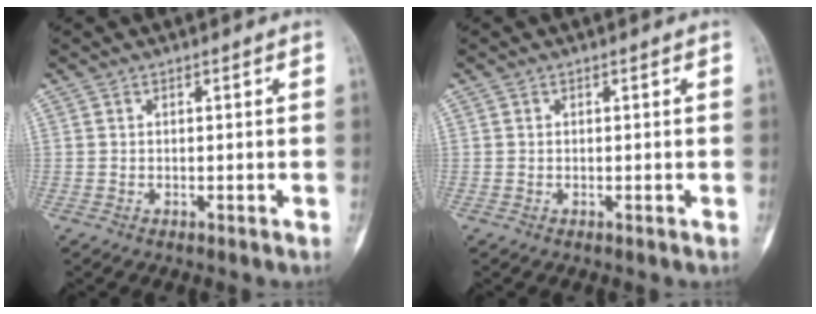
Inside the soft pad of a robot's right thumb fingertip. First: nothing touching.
{"total": 0.0}